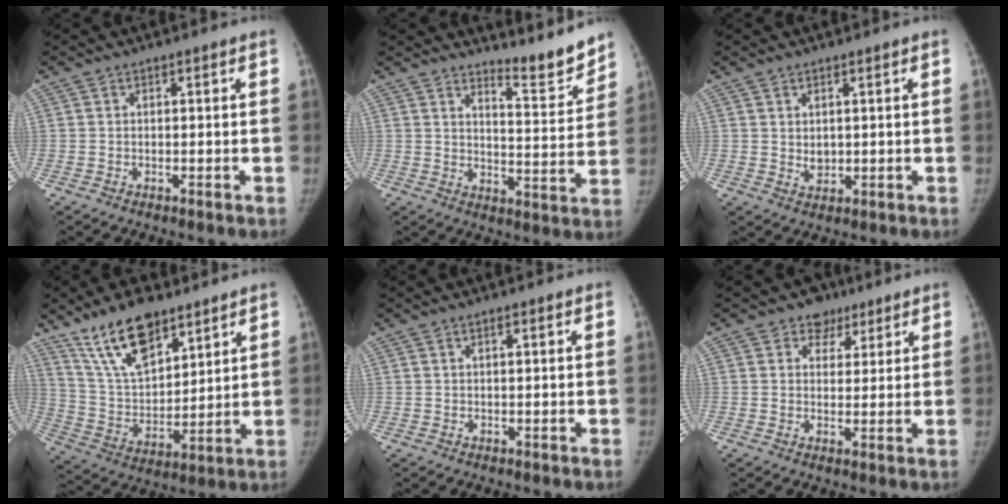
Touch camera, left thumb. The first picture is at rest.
{"total": 9.0, "force": [8.3, 1.1, 3.4], "torque": [-0.029, -0.076, 0.127]}
{"total": 2.3, "force": [0.6, 1.7, 1.3], "torque": [-0.014, -0.010, 0.017]}
{"total": 16.0, "force": [11.0, 6.9, 9.2], "torque": [-0.135, -0.054, 0.214]}
{"total": 1.0, "force": [0.5, 0.3, 0.8], "torque": [-0.012, 0.000, 0.009]}
{"total": 5.0, "force": [3.2, 3.7, 0.9], "torque": [0.015, -0.014, 0.046]}